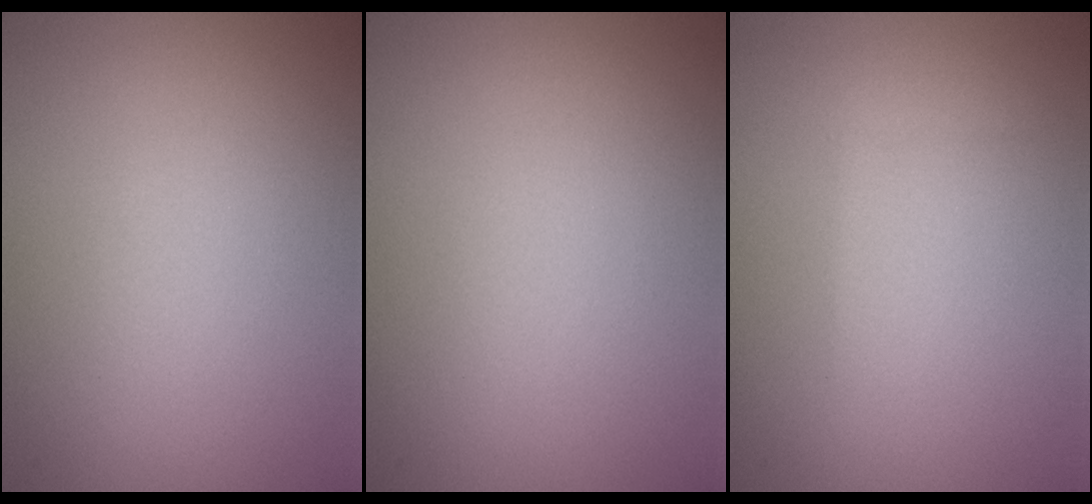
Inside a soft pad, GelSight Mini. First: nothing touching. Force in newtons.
{"total": 0.0}
{"total": 0.5, "press": 0.5, "slide": 0.1}